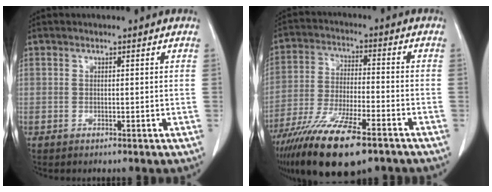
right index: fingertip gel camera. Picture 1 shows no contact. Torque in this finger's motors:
{"motor_torque": [1.09, -1.05, 1.05, 0.21]}